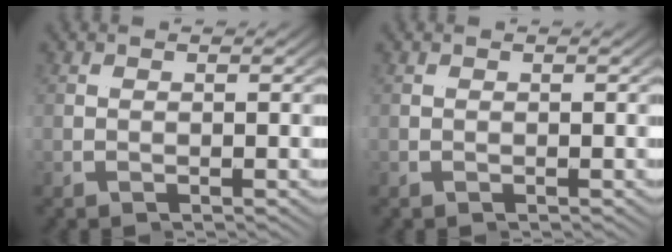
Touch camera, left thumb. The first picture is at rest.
{"total": 0.0}